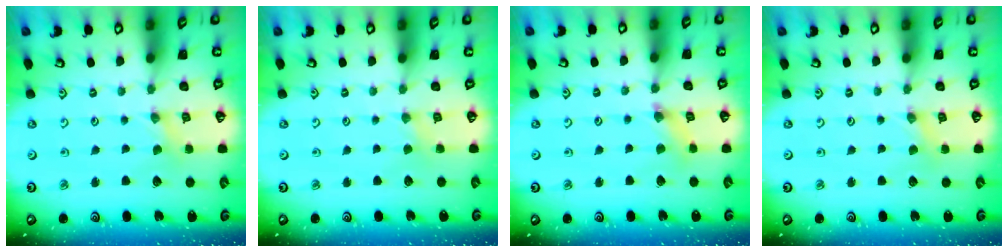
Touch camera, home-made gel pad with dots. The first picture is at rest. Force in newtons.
{"total": 1.2, "press": 1.2, "slide": 0.3}
{"total": 2.7, "press": 2.7, "slide": 0.3}
{"total": 1.1, "press": 1.1, "slide": 0.2}